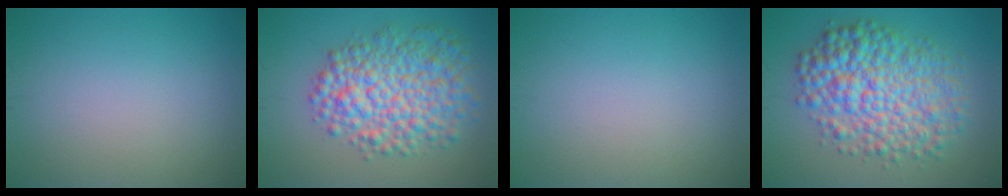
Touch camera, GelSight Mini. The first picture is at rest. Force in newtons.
{"total": 7.9, "press": 7.9, "slide": 0.2}
{"total": 0.0}
{"total": 9.0, "press": 9.0, "slide": 0.1}